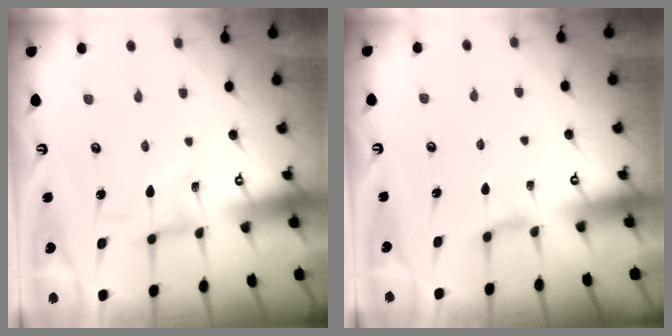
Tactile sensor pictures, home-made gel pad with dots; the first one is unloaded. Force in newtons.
{"total": 3.3, "press": 3.2, "slide": 0.5}